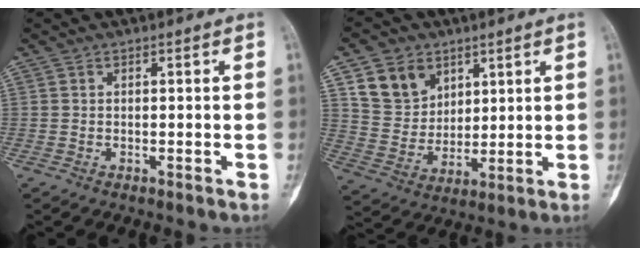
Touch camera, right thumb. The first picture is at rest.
{"total": 10.9, "force": [5.6, 8.4, 4.1], "torque": [-0.050, -0.027, 0.116]}